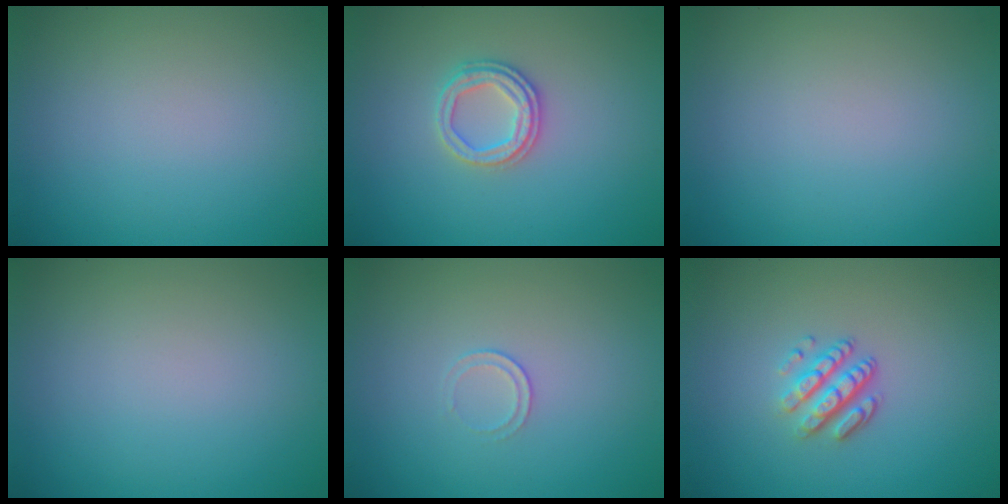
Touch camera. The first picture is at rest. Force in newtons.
{"total": 2.5, "press": 2.4, "slide": 0.6}
{"total": 0.0}
{"total": 0.0}
{"total": 0.7, "press": 0.3, "slide": 0.6}
{"total": 3.3, "press": 2.4, "slide": 2.2}